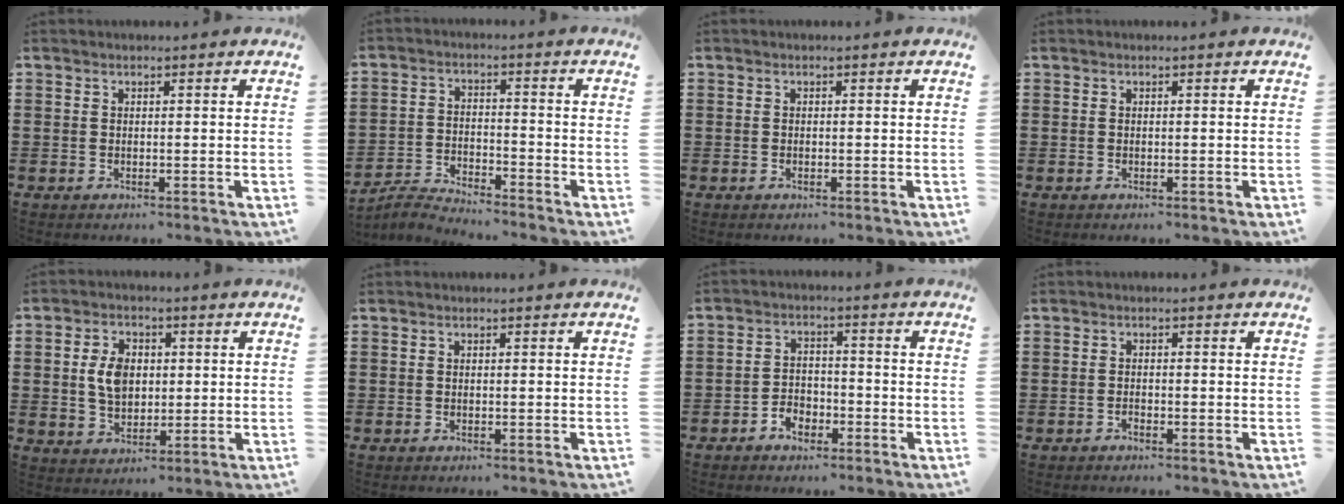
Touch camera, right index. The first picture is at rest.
{"total": 3.4, "force": [-3.4, 0.0, 0.0], "torque": [-0.017, 0.003, -0.076]}
{"total": 0.0}
{"total": 0.0}
{"total": 5.8, "force": [0.5, 3.9, 4.2], "torque": [-0.104, 0.009, 0.003]}
{"total": 0.0}
{"total": 3.0, "force": [-2.2, 1.9, 0.8], "torque": [-0.021, 0.008, -0.046]}
{"total": 0.8, "force": [-0.7, 0.1, 0.3], "torque": [-0.010, -0.004, -0.012]}